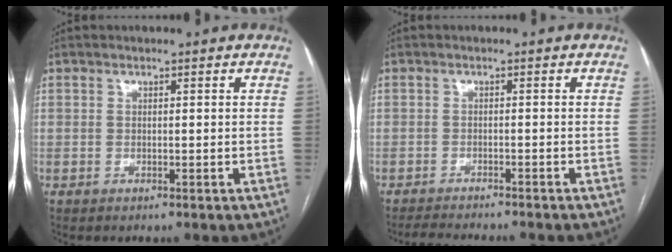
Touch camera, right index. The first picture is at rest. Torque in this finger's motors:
{"motor_torque": [-1.27, -0.86, -1.05, -0.21]}